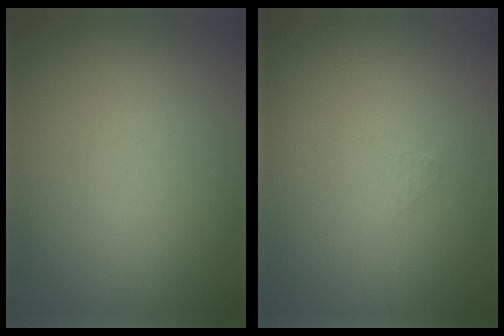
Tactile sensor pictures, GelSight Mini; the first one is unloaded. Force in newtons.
{"total": 0.7, "press": 0.7, "slide": 0.1}